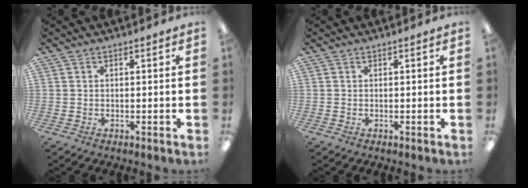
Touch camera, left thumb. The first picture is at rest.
{"total": 0.0}